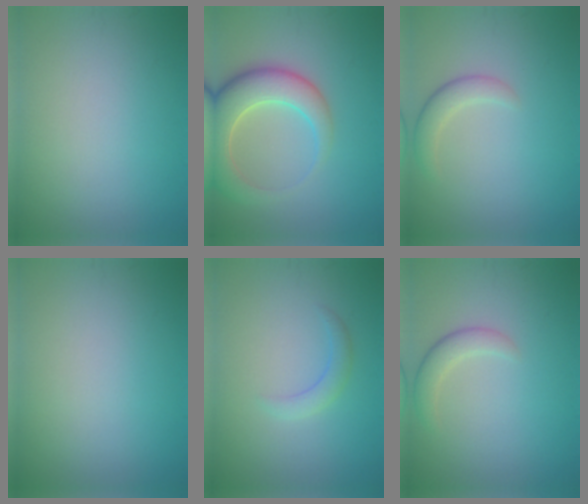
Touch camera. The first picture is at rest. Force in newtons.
{"total": 7.0, "press": 7.0, "slide": 0.7}
{"total": 2.1, "press": 2.1, "slide": 0.1}
{"total": 0.0}
{"total": 1.5, "press": 1.5, "slide": 0.1}
{"total": 2.1, "press": 2.1, "slide": 0.1}